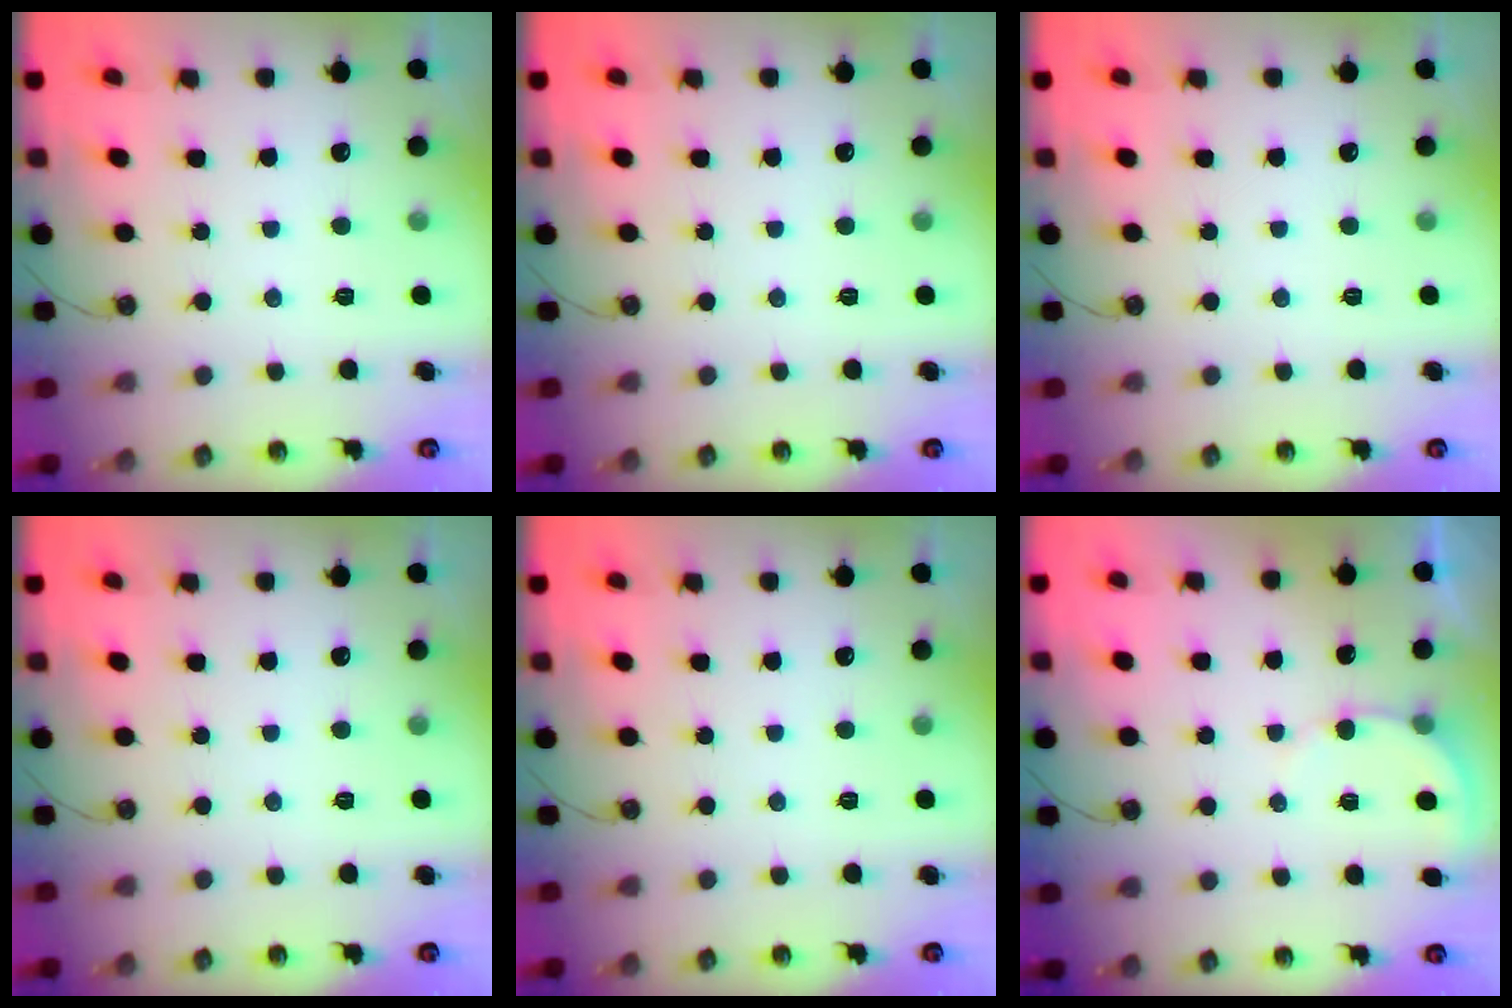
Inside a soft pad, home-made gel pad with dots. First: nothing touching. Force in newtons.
{"total": 0.0}
{"total": 0.0}
{"total": 0.0}
{"total": 0.0}
{"total": 4.3, "press": 4.3, "slide": 0.3}